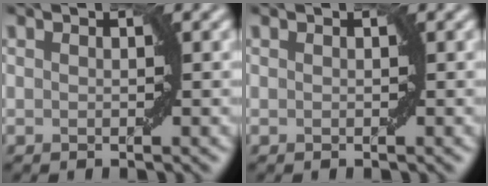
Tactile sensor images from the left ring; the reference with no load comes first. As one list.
[{"total": 0.0}]